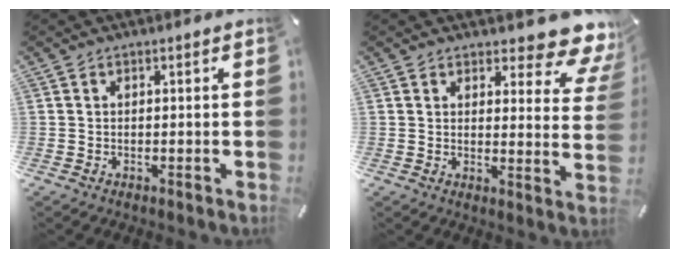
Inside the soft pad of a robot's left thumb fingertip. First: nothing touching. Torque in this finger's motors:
{"motor_torque": [0.61, -0.22, 0.09, -0.18, 0.02]}